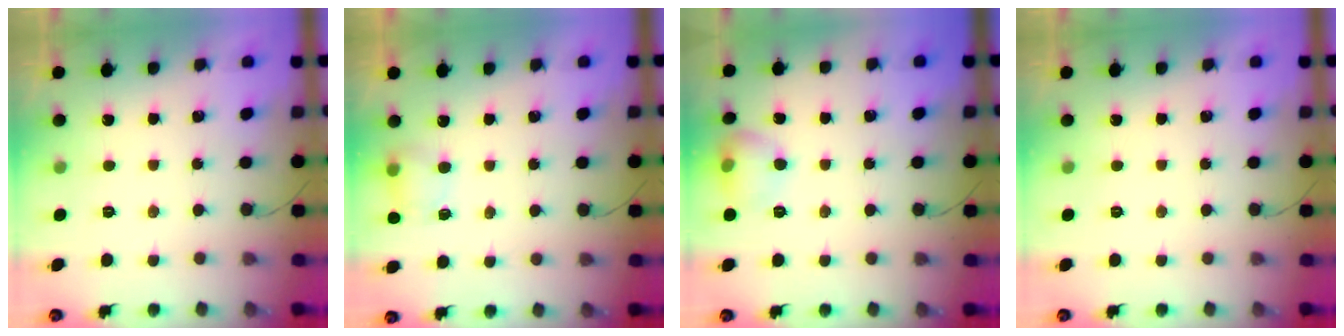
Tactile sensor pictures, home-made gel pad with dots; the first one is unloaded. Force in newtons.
{"total": 5.6, "press": 5.4, "slide": 1.5}
{"total": 11.2, "press": 9.0, "slide": 6.7}
{"total": 0.0}